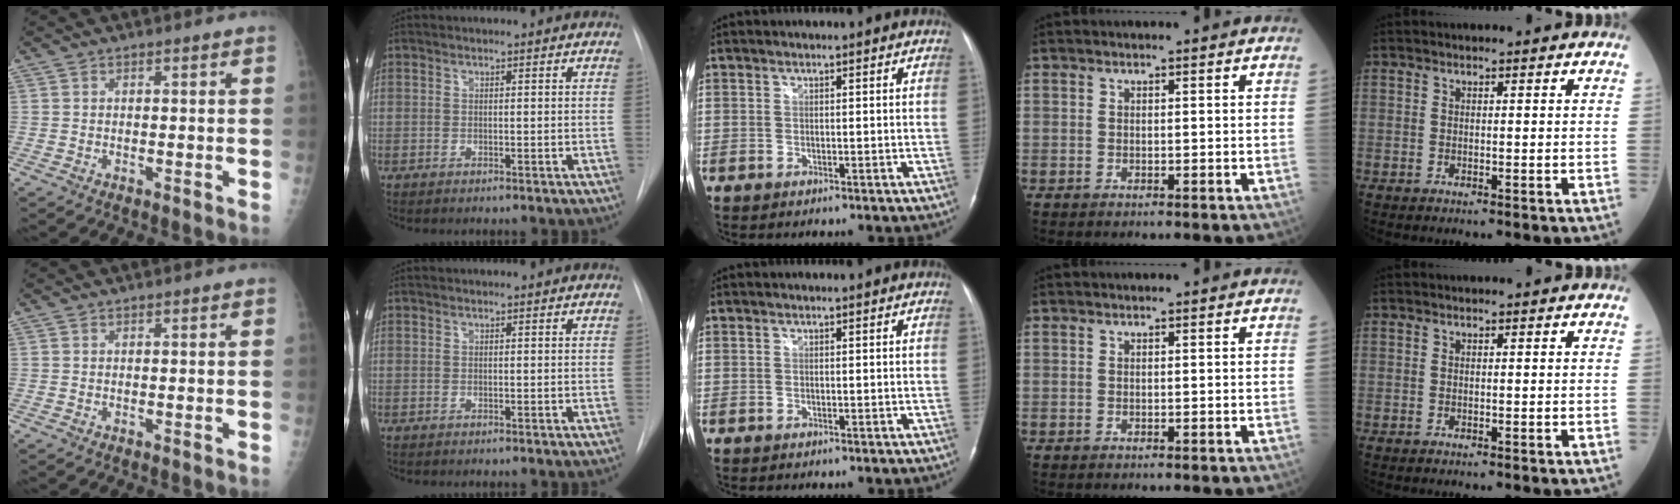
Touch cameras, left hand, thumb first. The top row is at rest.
{}